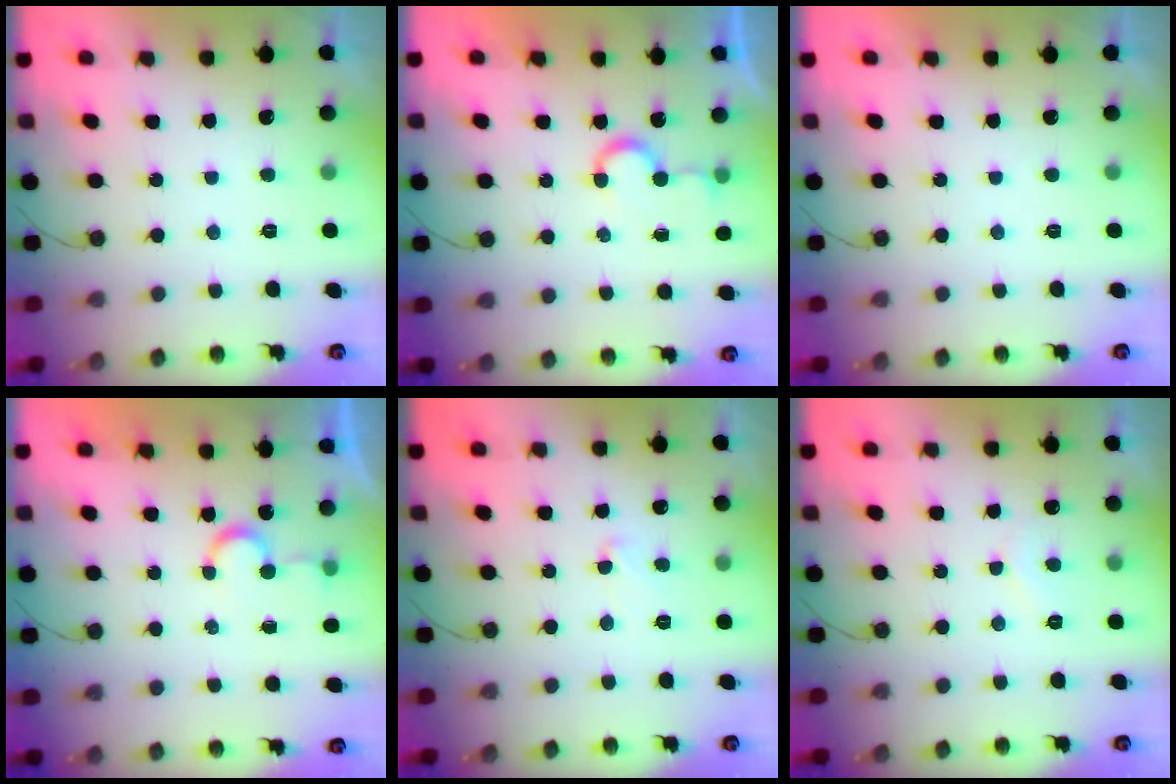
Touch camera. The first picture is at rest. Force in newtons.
{"total": 4.6, "press": 4.0, "slide": 2.3}
{"total": 1.8, "press": 1.8, "slide": 0.0}
{"total": 4.6, "press": 4.6, "slide": 0.3}
{"total": 4.7, "press": 4.6, "slide": 0.4}
{"total": 4.8, "press": 4.8, "slide": 0.5}